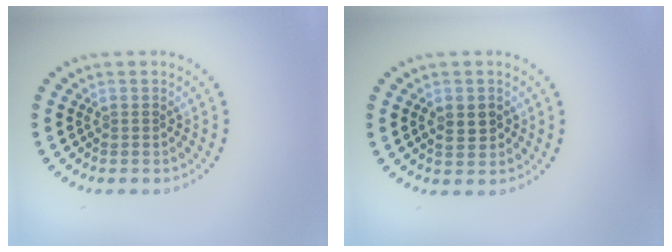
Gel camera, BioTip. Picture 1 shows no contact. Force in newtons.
{"total": 1.8, "press": 1.8, "slide": 0.1}